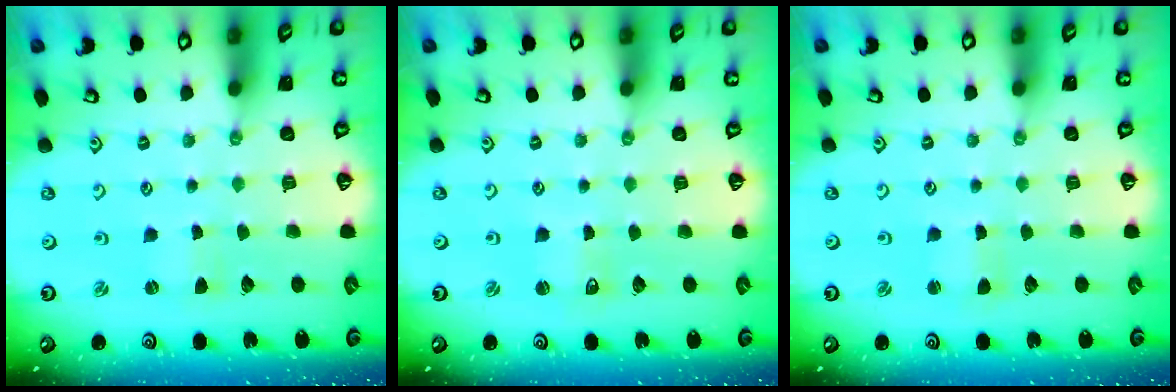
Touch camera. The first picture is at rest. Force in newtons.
{"total": 1.0, "press": 1.0, "slide": 0.2}
{"total": 0.8, "press": 0.8, "slide": 0.2}